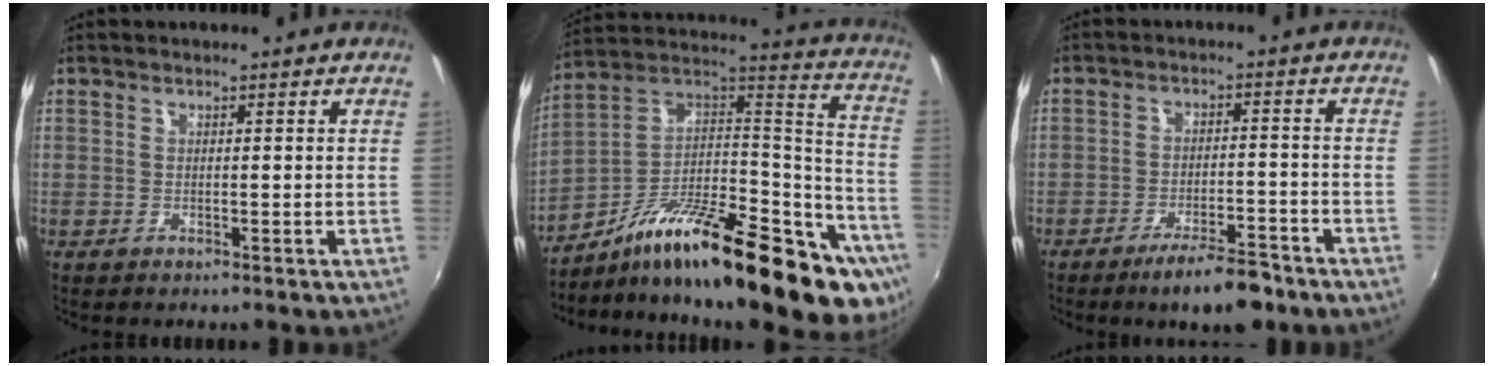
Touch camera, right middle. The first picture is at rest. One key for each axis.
{"total": 31.3, "fx": -18.0, "fy": 9.3, "fz": 23.9, "tx": -0.320, "ty": 0.002, "tz": -0.287}
{"total": 8.0, "fx": -6.1, "fy": 2.0, "fz": 4.8, "tx": -0.092, "ty": -0.001, "tz": -0.093}